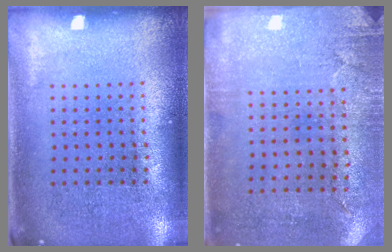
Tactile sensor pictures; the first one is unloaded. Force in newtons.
{"total": 2.8, "press": 2.3, "slide": 1.7}